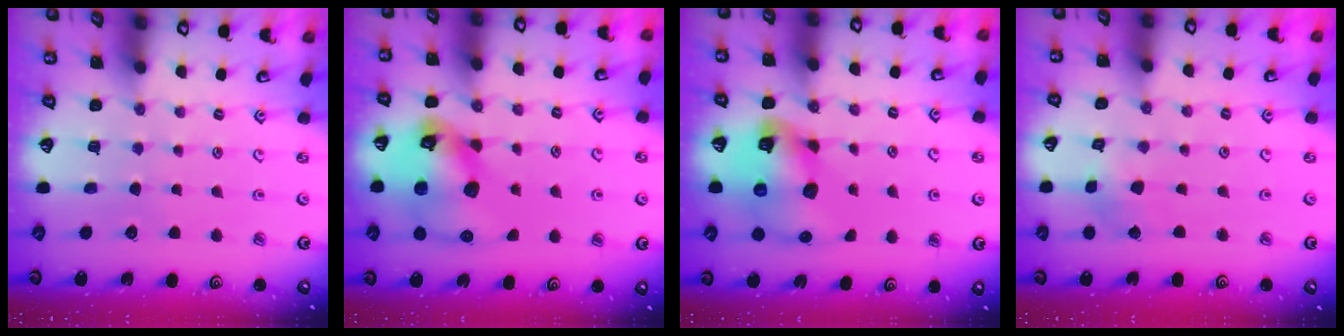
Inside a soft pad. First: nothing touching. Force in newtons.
{"total": 17.4, "press": 17.2, "slide": 2.5}
{"total": 13.1, "press": 13.0, "slide": 2.0}
{"total": 2.7, "press": 2.7, "slide": 0.3}